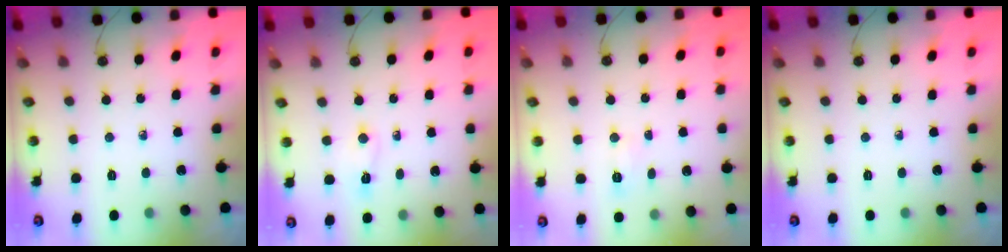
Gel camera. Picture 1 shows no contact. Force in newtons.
{"total": 3.6, "press": 3.3, "slide": 1.5}
{"total": 4.4, "press": 4.3, "slide": 0.8}
{"total": 0.0}